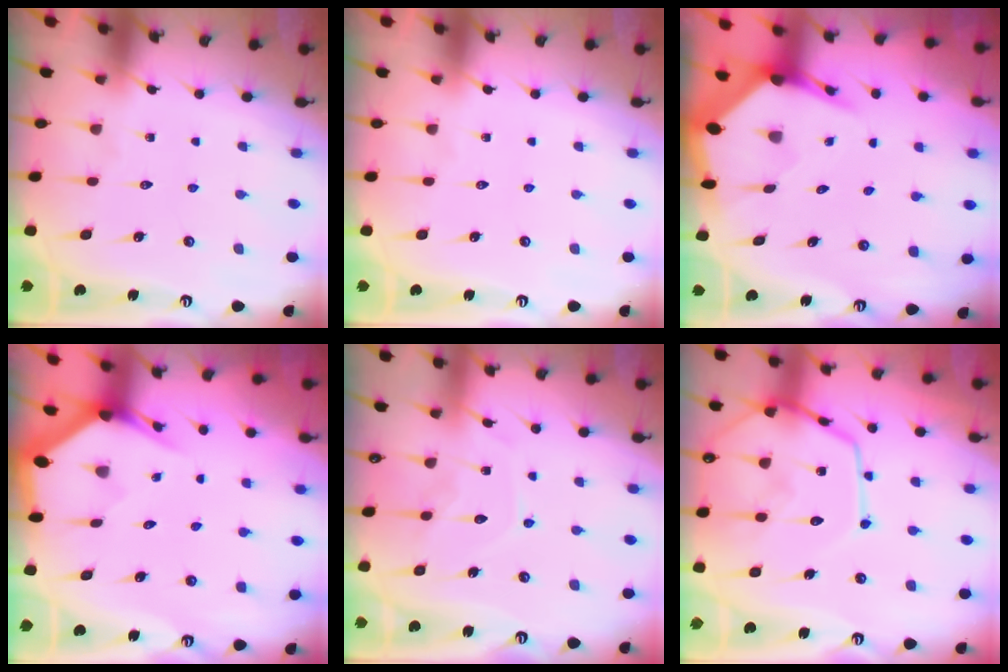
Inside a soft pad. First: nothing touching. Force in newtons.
{"total": 0.0}
{"total": 4.9, "press": 4.9, "slide": 0.6}
{"total": 2.9, "press": 2.9, "slide": 0.0}
{"total": 8.0, "press": 7.9, "slide": 0.8}
{"total": 15.6, "press": 15.6, "slide": 1.4}